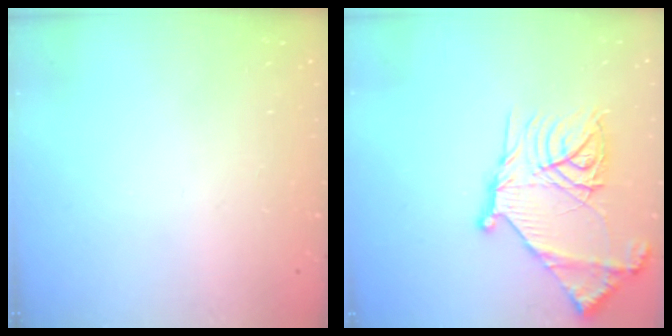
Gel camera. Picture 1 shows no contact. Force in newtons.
{"total": 22.5, "press": 22.4, "slide": 2.2}